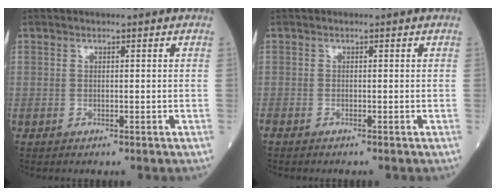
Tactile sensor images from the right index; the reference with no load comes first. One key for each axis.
{"total": 1.0, "fx": -0.9, "fy": 0.0, "fz": 0.5, "tx": -0.011, "ty": -0.001, "tz": -0.013}